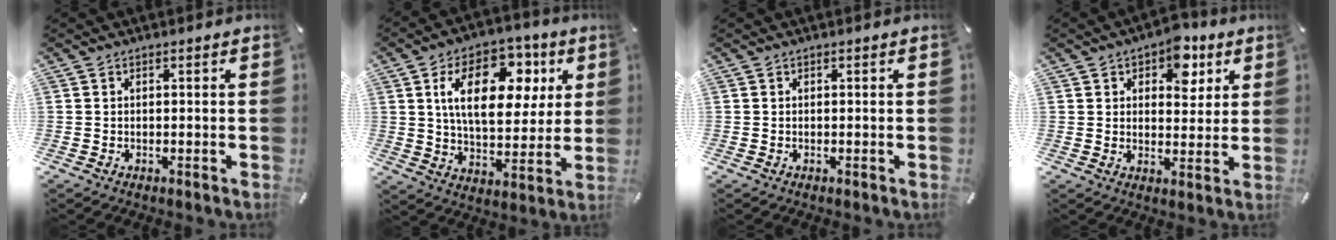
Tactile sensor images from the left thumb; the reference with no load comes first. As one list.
[{"total": 18.8, "force": [6.5, 11.0, 13.8], "torque": [-0.225, 0.000, 0.107]}, {"total": 0.0}, {"total": 8.6, "force": [4.6, 5.7, 4.5], "torque": [-0.041, -0.022, 0.073]}]